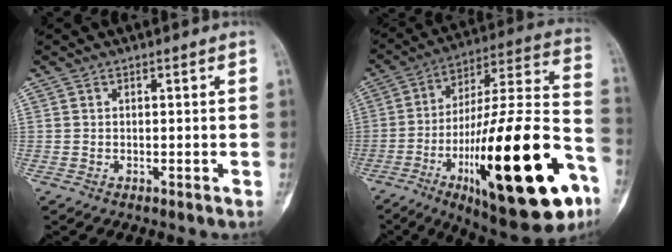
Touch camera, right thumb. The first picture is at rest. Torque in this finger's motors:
{"motor_torque": [3.37, 1.64, 1.48, -1.29, 0.81]}